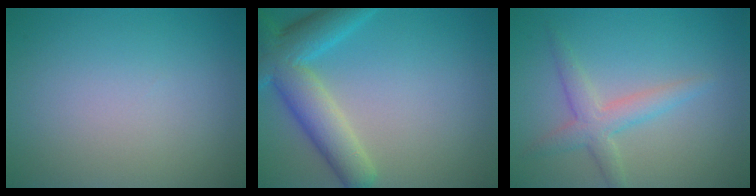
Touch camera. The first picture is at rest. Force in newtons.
{"total": 6.6, "press": 6.6, "slide": 0.4}
{"total": 2.9, "press": 2.9, "slide": 0.1}